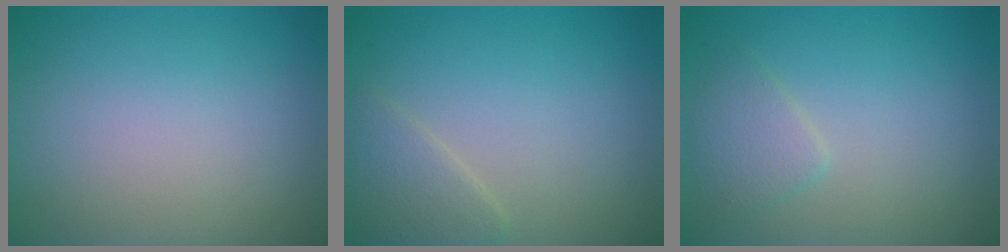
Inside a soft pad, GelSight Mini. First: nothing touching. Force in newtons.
{"total": 2.1, "press": 2.1, "slide": 0.1}
{"total": 2.0, "press": 2.0, "slide": 0.1}